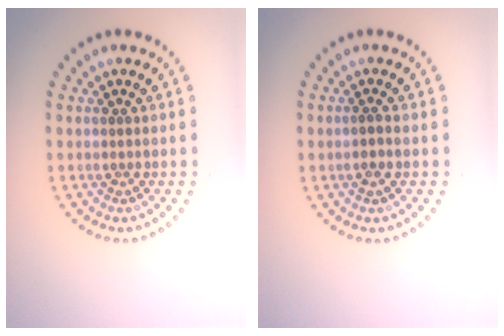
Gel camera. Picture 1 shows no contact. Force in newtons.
{"total": 0.9, "press": 0.7, "slide": 0.5}